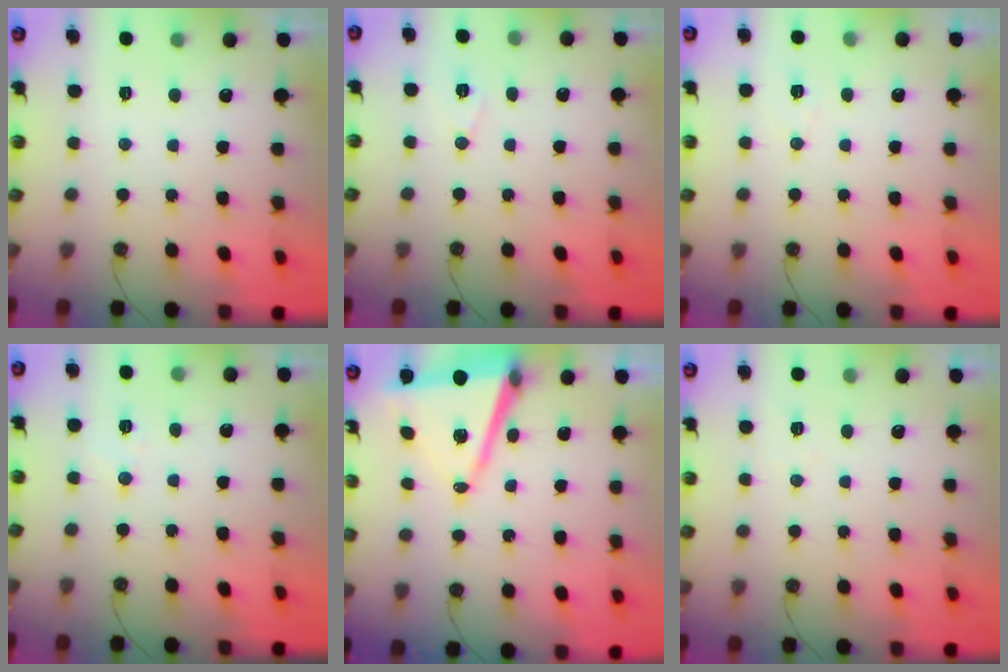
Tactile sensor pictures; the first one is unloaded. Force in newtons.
{"total": 7.0, "press": 5.3, "slide": 4.6}
{"total": 6.7, "press": 5.0, "slide": 4.4}
{"total": 4.5, "press": 4.3, "slide": 1.5}
{"total": 11.0, "press": 10.2, "slide": 4.1}
{"total": 6.9, "press": 5.5, "slide": 4.1}